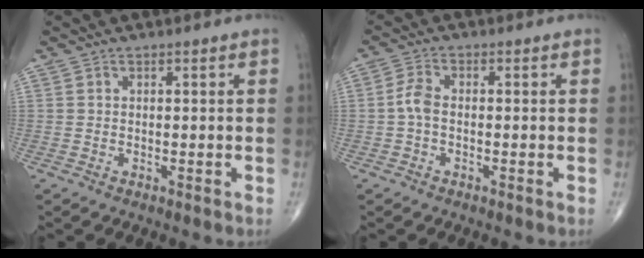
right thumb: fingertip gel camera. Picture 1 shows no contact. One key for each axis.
{"total": 3.1, "fx": -0.5, "fy": 1.7, "fz": 2.5, "tx": -0.055, "ty": 0.008, "tz": -0.017}